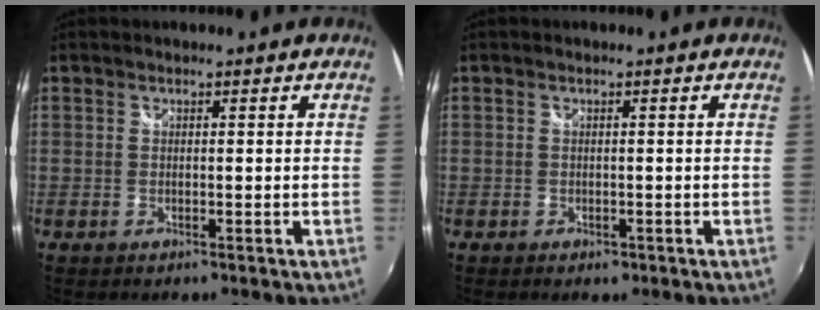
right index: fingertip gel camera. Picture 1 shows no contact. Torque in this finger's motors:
{"motor_torque": [-0.54, -0.03, -1.05, -0.21]}